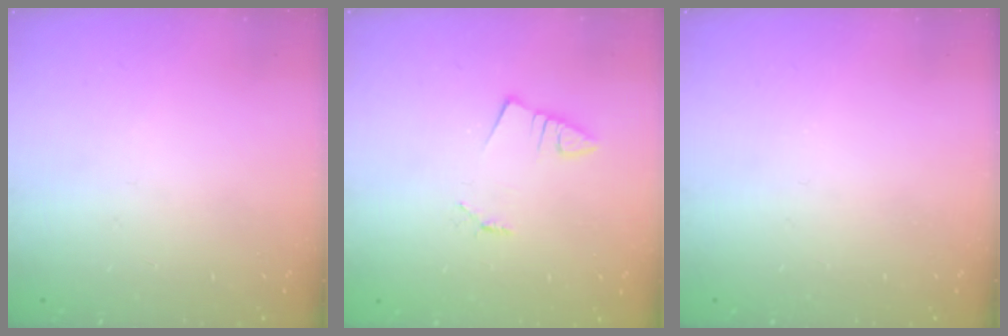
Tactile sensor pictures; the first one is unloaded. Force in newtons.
{"total": 1.3, "press": 1.2, "slide": 0.1}
{"total": 0.0}